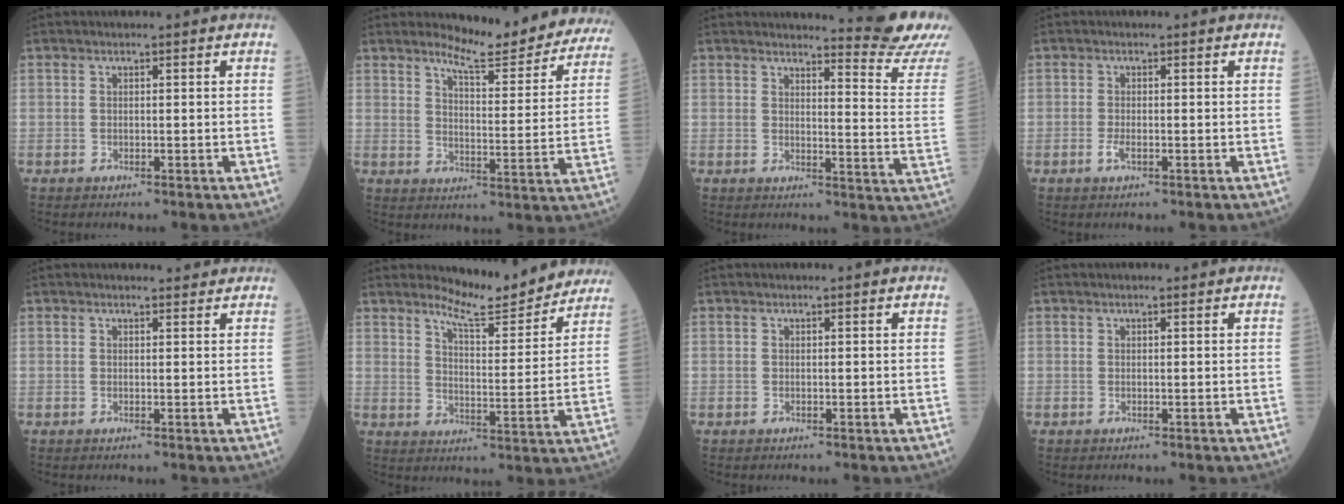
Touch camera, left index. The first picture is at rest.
{"total": 15.1, "force": [14.2, 2.4, 4.8], "torque": [-0.052, -0.054, 0.164]}
{"total": 11.1, "force": [10.7, -2.3, 1.6], "torque": [-0.024, -0.114, 0.117]}
{"total": 1.4, "force": [-0.4, 0.4, 1.3], "torque": [-0.027, -0.001, -0.006]}
{"total": 2.2, "force": [2.1, 0.5, 0.2], "torque": [-0.009, 0.003, 0.023]}
{"total": 12.2, "force": [11.7, 1.4, 3.1], "torque": [-0.043, -0.024, 0.153]}
{"total": 0.8, "force": [0.7, -0.1, 0.2], "torque": [-0.013, -0.003, 0.009]}
{"total": 1.1, "force": [1.0, 0.1, 0.6], "torque": [-0.011, 0.007, 0.015]}